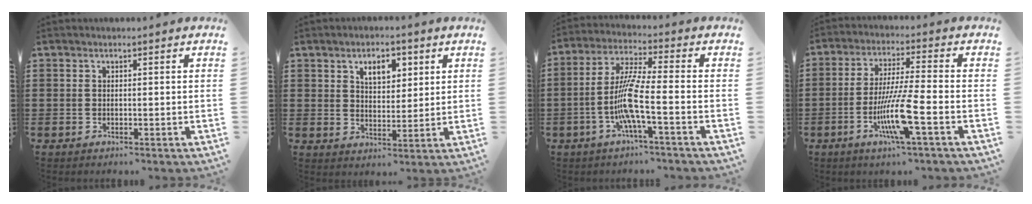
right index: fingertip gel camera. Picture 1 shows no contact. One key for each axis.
{"total": 4.8, "fx": 2.4, "fy": 2.8, "fz": 3.0, "tx": -0.046, "ty": 0.003, "tz": 0.036}
{"total": 8.8, "fx": -3.0, "fy": 0.5, "fz": 8.3, "tx": -0.188, "ty": -0.018, "tz": -0.066}
{"total": 10.1, "fx": -3.7, "fy": 0.7, "fz": 9.4, "tx": -0.186, "ty": -0.015, "tz": -0.073}